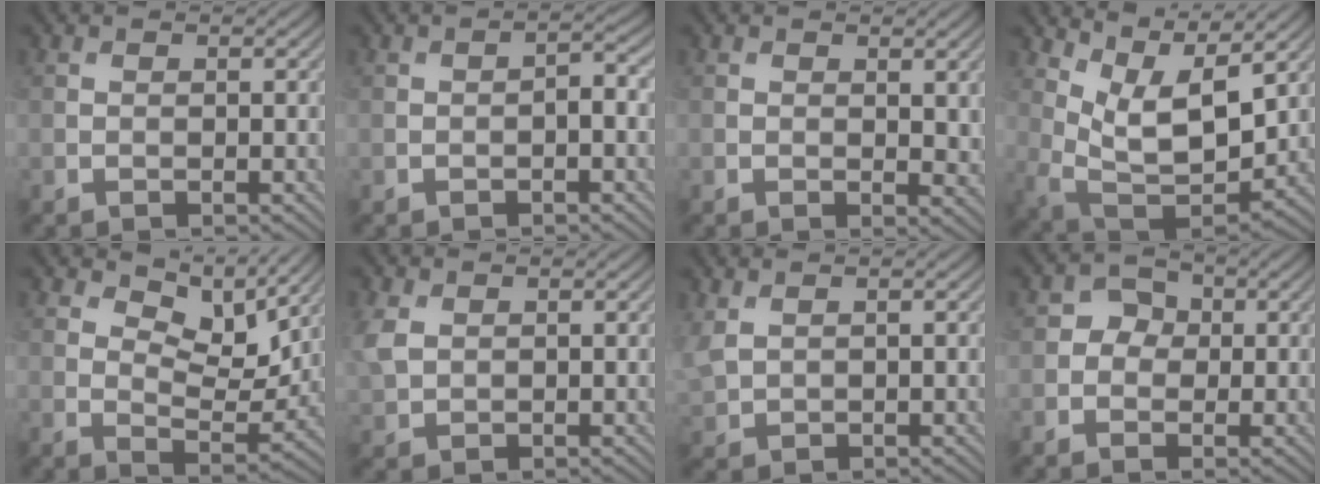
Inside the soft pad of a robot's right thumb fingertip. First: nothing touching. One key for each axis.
{"total": 1.8, "fx": -0.7, "fy": 0.7, "fz": 1.5, "tx": -0.023, "ty": 0.005, "tz": -0.015}
{"total": 2.1, "fx": 0.6, "fy": 1.0, "fz": 1.8, "tx": -0.026, "ty": -0.006, "tz": 0.012}
{"total": 10.1, "fx": 5.4, "fy": 4.3, "fz": 7.4, "tx": -0.172, "ty": -0.003, "tz": 0.104}
{"total": 7.3, "fx": 5.2, "fy": 3.2, "fz": 4.0, "tx": -0.071, "ty": -0.008, "tz": 0.082}
{"total": 3.6, "fx": 1.1, "fy": 2.5, "fz": 2.2, "tx": -0.073, "ty": 0.005, "tz": 0.023}
{"total": 3.1, "fx": 1.4, "fy": 1.8, "fz": 2.0, "tx": -0.069, "ty": 0.006, "tz": 0.034}
{"total": 2.6, "fx": -0.1, "fy": 2.5, "fz": 0.9, "tx": -0.007, "ty": 0.004, "tz": -0.016}